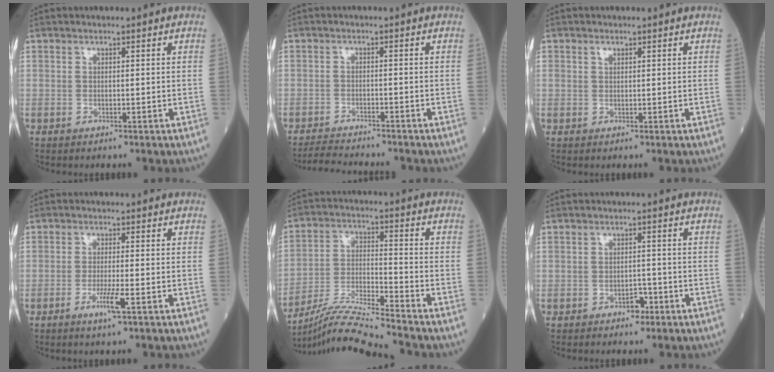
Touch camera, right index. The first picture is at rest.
{"total": 5.9, "force": [-5.6, 0.1, 1.6], "torque": [-0.026, -0.020, -0.095]}
{"total": 0.9, "force": [0.5, 0.5, 0.5], "torque": [-0.010, 0.004, 0.010]}
{"total": 3.5, "force": [-1.6, -0.2, 3.1], "torque": [-0.061, -0.007, -0.032]}
{"total": 11.5, "force": [-10.6, -2.4, 3.6], "torque": [-0.068, -0.007, -0.199]}
{"total": 2.2, "force": [-1.4, 1.2, 1.2], "torque": [-0.014, 0.005, -0.021]}